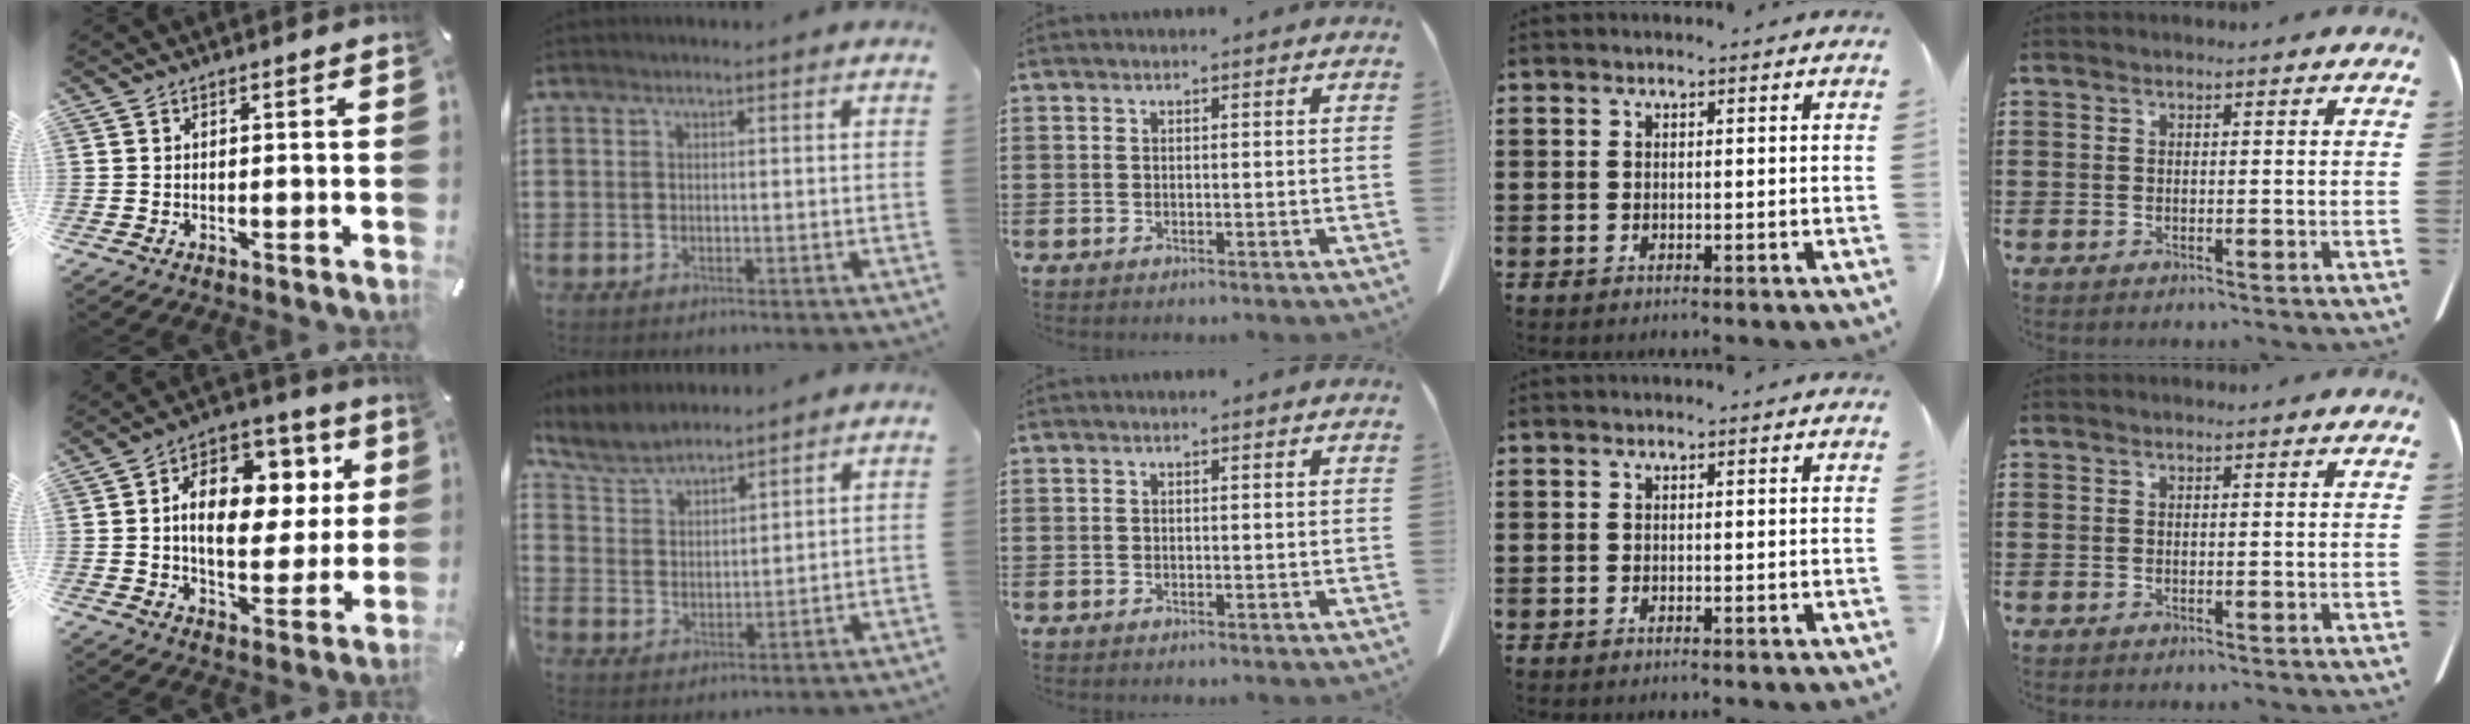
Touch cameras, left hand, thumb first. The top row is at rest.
{"thumb": {"total": 15.4, "force": [3.2, 10.3, 11.0], "torque": [-0.174, -0.011, 0.060]}, "index": {"total": 5.0, "force": [4.7, 1.2, 1.2], "torque": [-0.042, -0.012, 0.086]}}